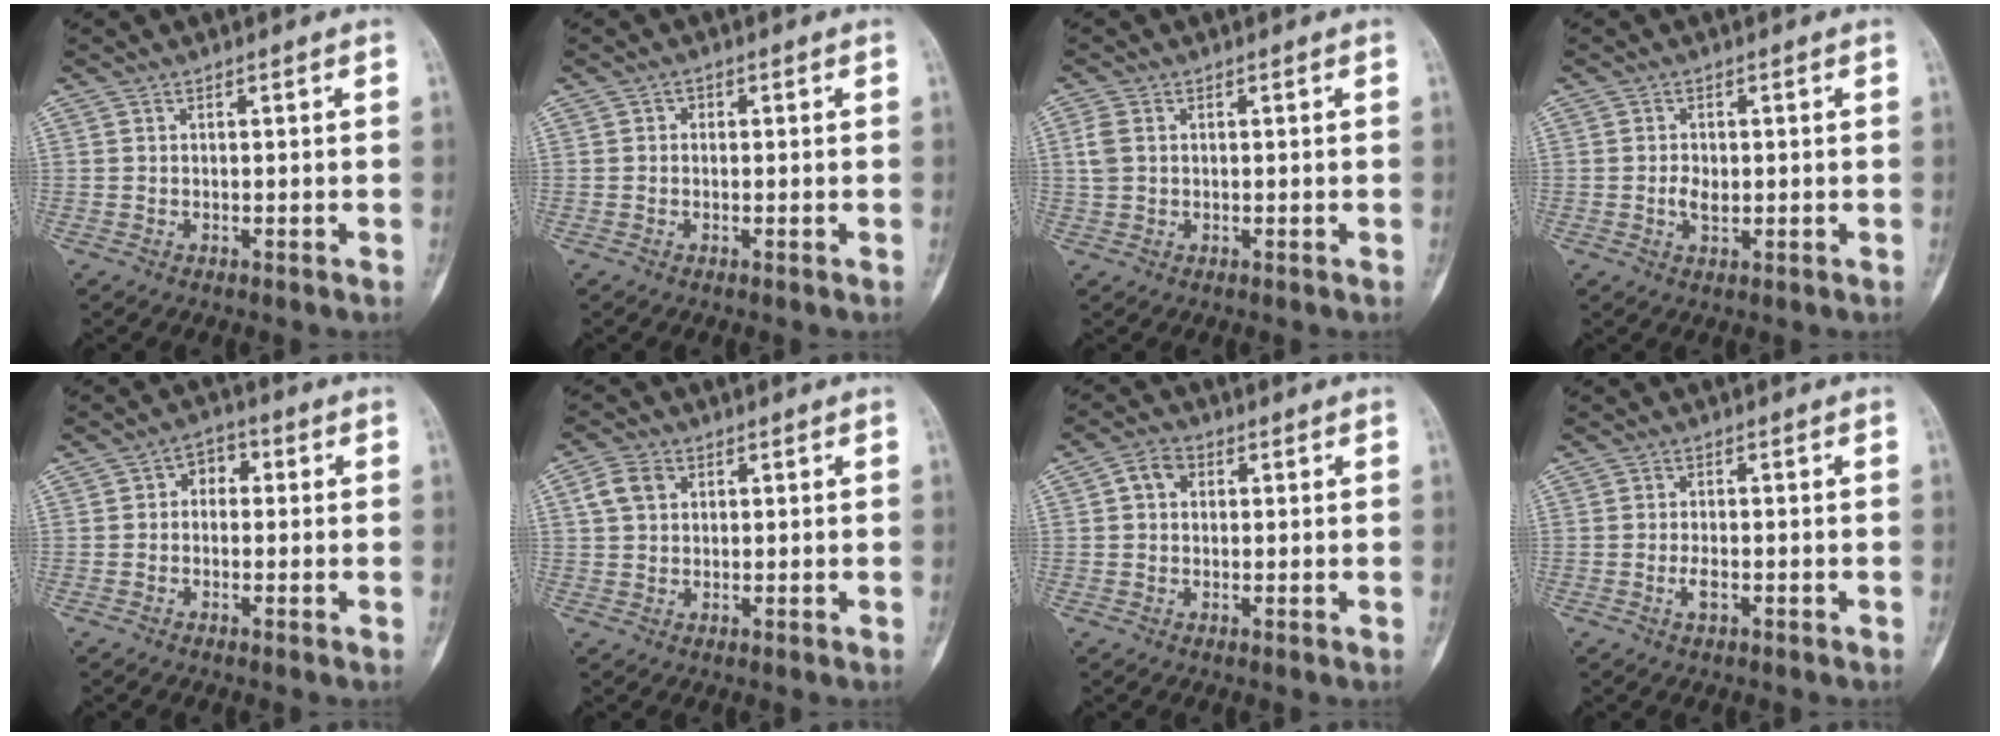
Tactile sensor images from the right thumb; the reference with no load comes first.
{"total": 0.9, "force": [0.0, 0.8, 0.4], "torque": [0.003, 0.004, -0.006]}
{"total": 2.9, "force": [0.5, 2.0, 2.0], "torque": [-0.054, 0.006, 0.010]}
{"total": 2.6, "force": [-0.2, 1.7, 2.0], "torque": [-0.032, 0.000, -0.003]}
{"total": 3.9, "force": [0.2, 3.0, 2.5], "torque": [-0.012, 0.015, -0.012]}
{"total": 4.3, "force": [1.4, 3.3, 2.5], "torque": [-0.044, 0.006, 0.025]}
{"total": 3.7, "force": [0.8, 2.9, 2.1], "torque": [-0.028, 0.011, 0.009]}
{"total": 2.1, "force": [-0.8, 0.9, 1.7], "torque": [-0.031, 0.002, -0.016]}